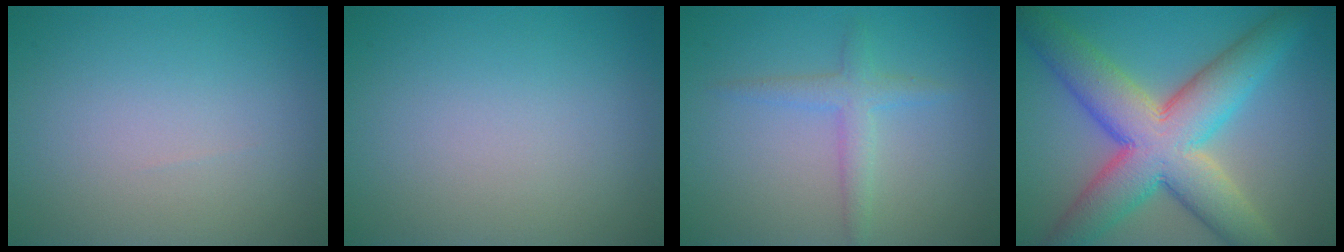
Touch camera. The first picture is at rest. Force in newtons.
{"total": 0.0}
{"total": 2.2, "press": 2.2, "slide": 0.0}
{"total": 11.2, "press": 11.2, "slide": 0.6}